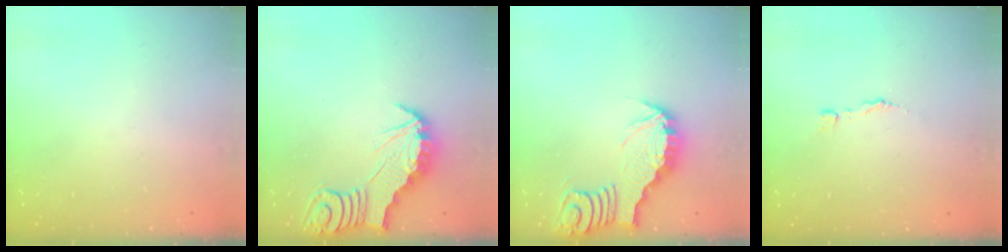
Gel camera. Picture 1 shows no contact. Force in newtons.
{"total": 2.7, "press": 2.7, "slide": 0.3}
{"total": 3.4, "press": 3.4, "slide": 0.2}
{"total": 2.7, "press": 2.7, "slide": 0.3}